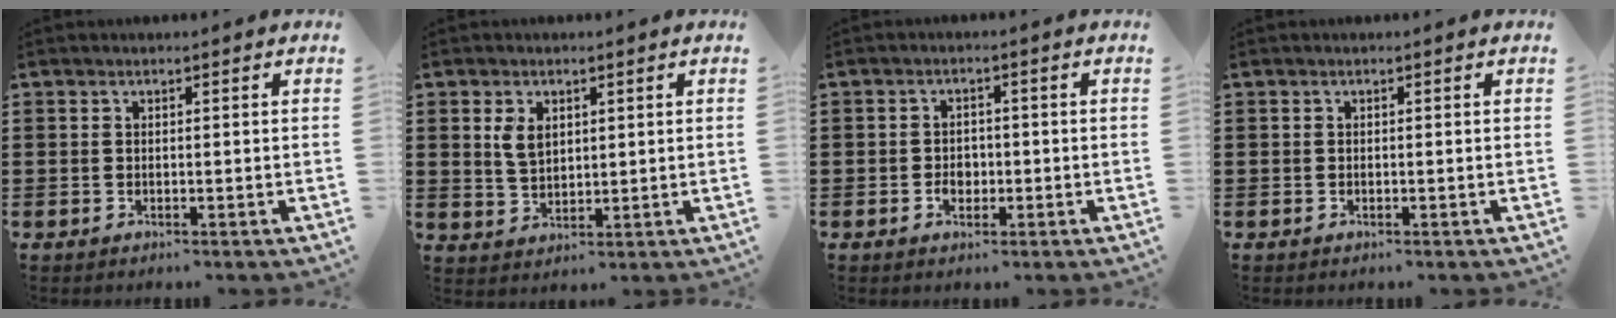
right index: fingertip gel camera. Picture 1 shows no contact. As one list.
[{"total": 3.8, "force": [1.5, 2.3, 2.6], "torque": [-0.058, 0.007, 0.027]}, {"total": 2.4, "force": [-0.6, 1.8, 1.4], "torque": [-0.021, 0.000, -0.015]}, {"total": 0.0}]